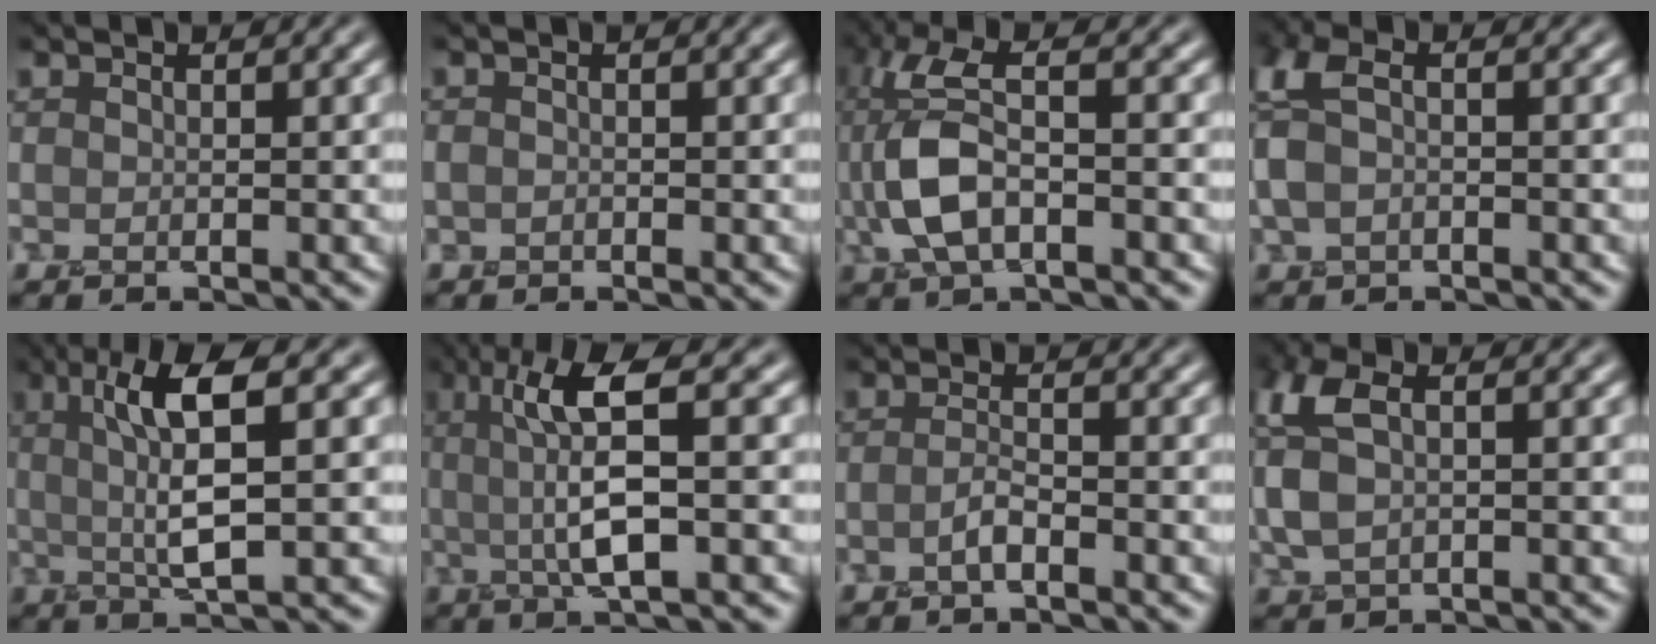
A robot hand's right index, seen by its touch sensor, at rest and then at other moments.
{"total": 0.9, "force": [-0.3, 0.8, 0.3], "torque": [0.000, -0.004, -0.008]}
{"total": 6.9, "force": [0.0, 3.0, 6.2], "torque": [-0.141, 0.009, -0.004]}
{"total": 4.4, "force": [0.2, 2.8, 3.4], "torque": [-0.087, 0.010, -0.005]}
{"total": 6.6, "force": [1.6, 1.5, 6.3], "torque": [-0.113, 0.005, 0.029]}
{"total": 7.2, "force": [1.1, 1.7, 6.9], "torque": [-0.126, 0.007, 0.020]}
{"total": 1.7, "force": [-0.8, 0.4, 1.4], "torque": [-0.029, 0.004, -0.019]}
{"total": 5.5, "force": [1.1, 3.1, 4.4], "torque": [-0.108, 0.009, 0.016]}